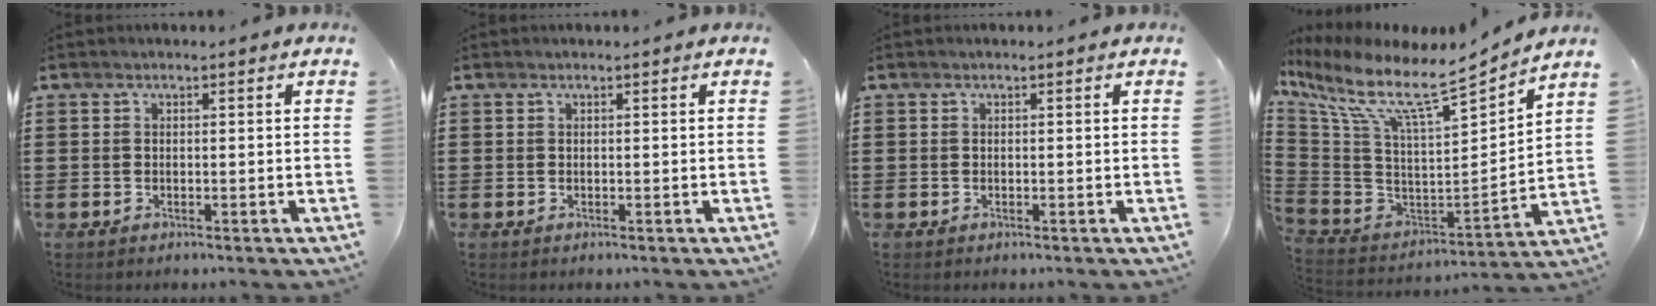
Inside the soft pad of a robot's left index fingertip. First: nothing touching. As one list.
[{"total": 0.0}, {"total": 0.0}, {"total": 9.9, "force": [7.2, 1.2, 6.6], "torque": [-0.155, -0.061, 0.116]}]